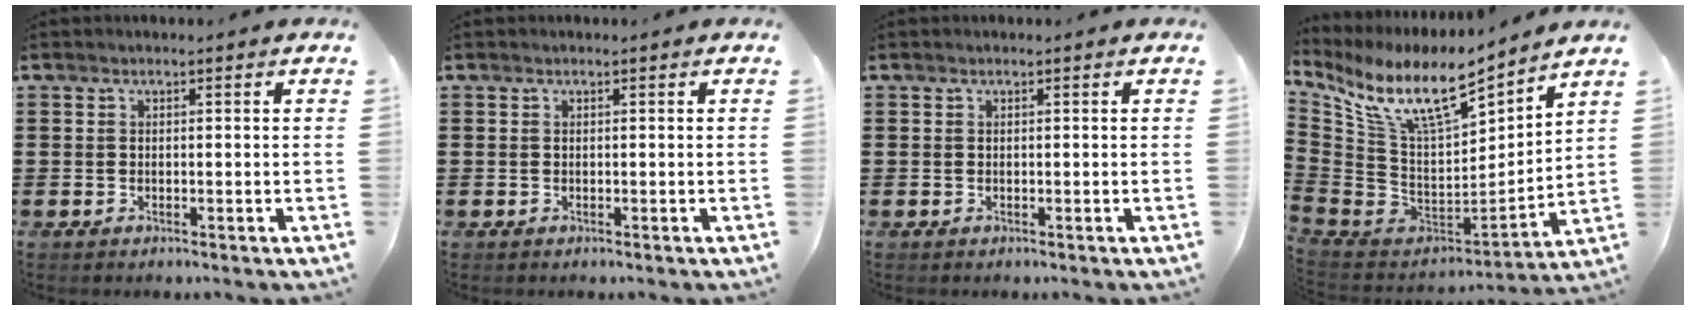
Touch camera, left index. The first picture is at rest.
{"total": 0.0}
{"total": 0.0}
{"total": 12.2, "force": [8.3, 2.6, 8.5], "torque": [-0.199, -0.067, 0.139]}